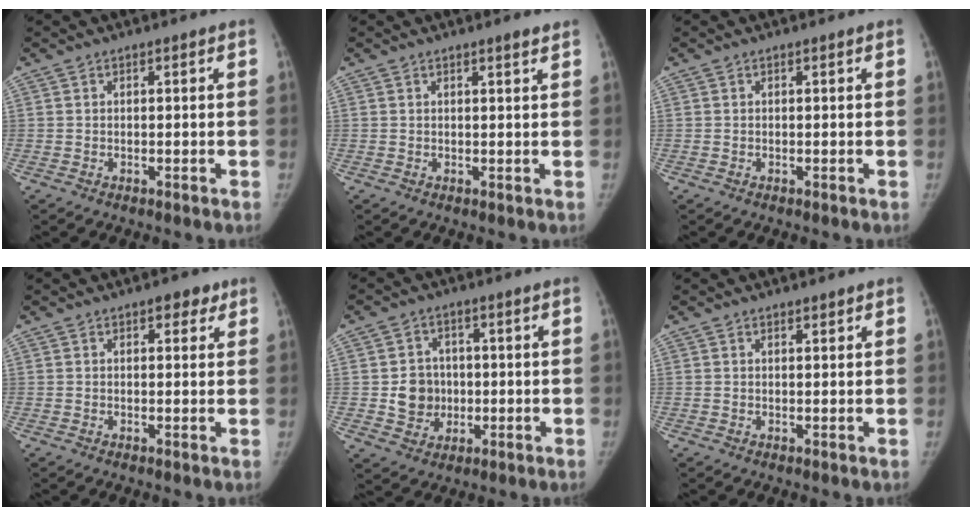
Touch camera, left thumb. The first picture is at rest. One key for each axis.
{"total": 1.5, "fx": 1.2, "fy": 0.0, "fz": 1.0, "tx": -0.012, "ty": -0.008, "tz": 0.018}
{"total": 0.0}
{"total": 3.2, "fx": 1.8, "fy": 1.7, "fz": 2.0, "tx": -0.008, "ty": -0.003, "tz": 0.019}
{"total": 7.1, "fx": -0.3, "fy": 6.5, "fz": 2.8, "tx": -0.015, "ty": 0.006, "tz": -0.001}
{"total": 0.9, "fx": 0.8, "fy": 0.3, "fz": 0.4, "tx": -0.005, "ty": -0.005, "tz": 0.013}